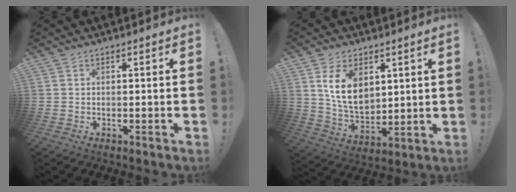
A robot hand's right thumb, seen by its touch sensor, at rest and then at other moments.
{"total": 12.3, "force": [5.0, 8.1, 7.7], "torque": [-0.142, -0.027, 0.092]}